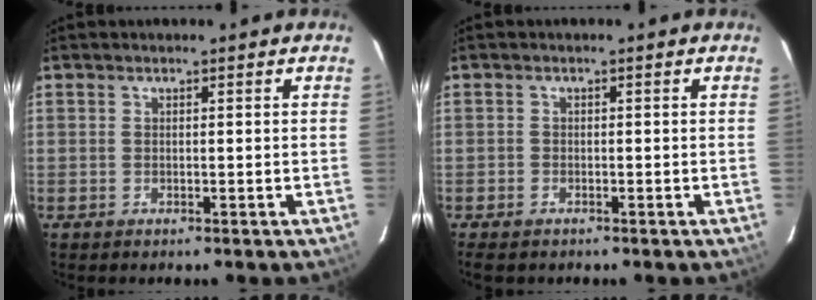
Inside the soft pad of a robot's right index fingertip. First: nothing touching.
{"total": 2.8, "force": [-2.1, 1.6, 1.0], "torque": [-0.030, -0.006, -0.038]}